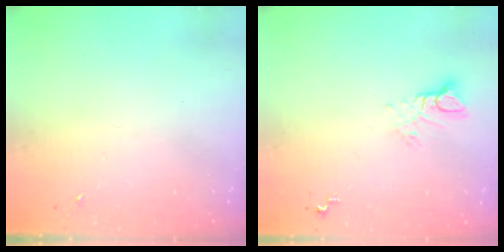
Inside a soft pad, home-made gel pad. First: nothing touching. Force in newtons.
{"total": 5.7, "press": 5.7, "slide": 0.3}